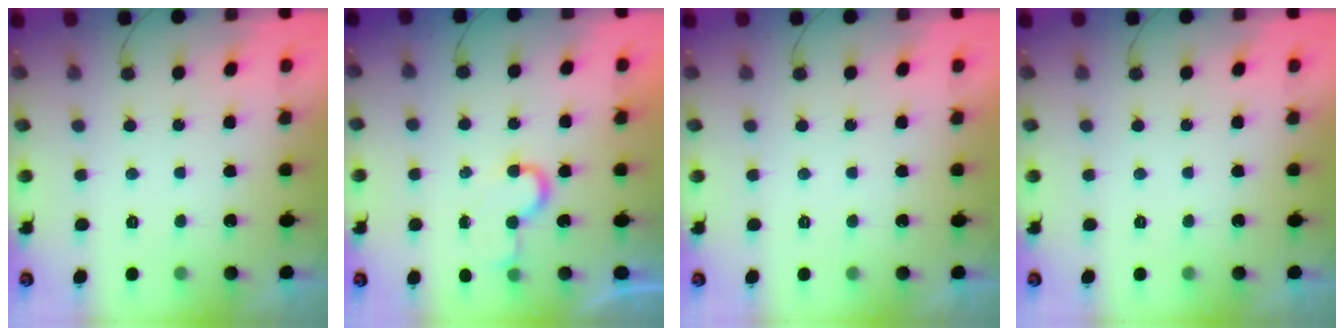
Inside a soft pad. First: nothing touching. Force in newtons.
{"total": 4.3, "press": 4.3, "slide": 0.3}
{"total": 1.8, "press": 1.8, "slide": 0.1}
{"total": 0.0}